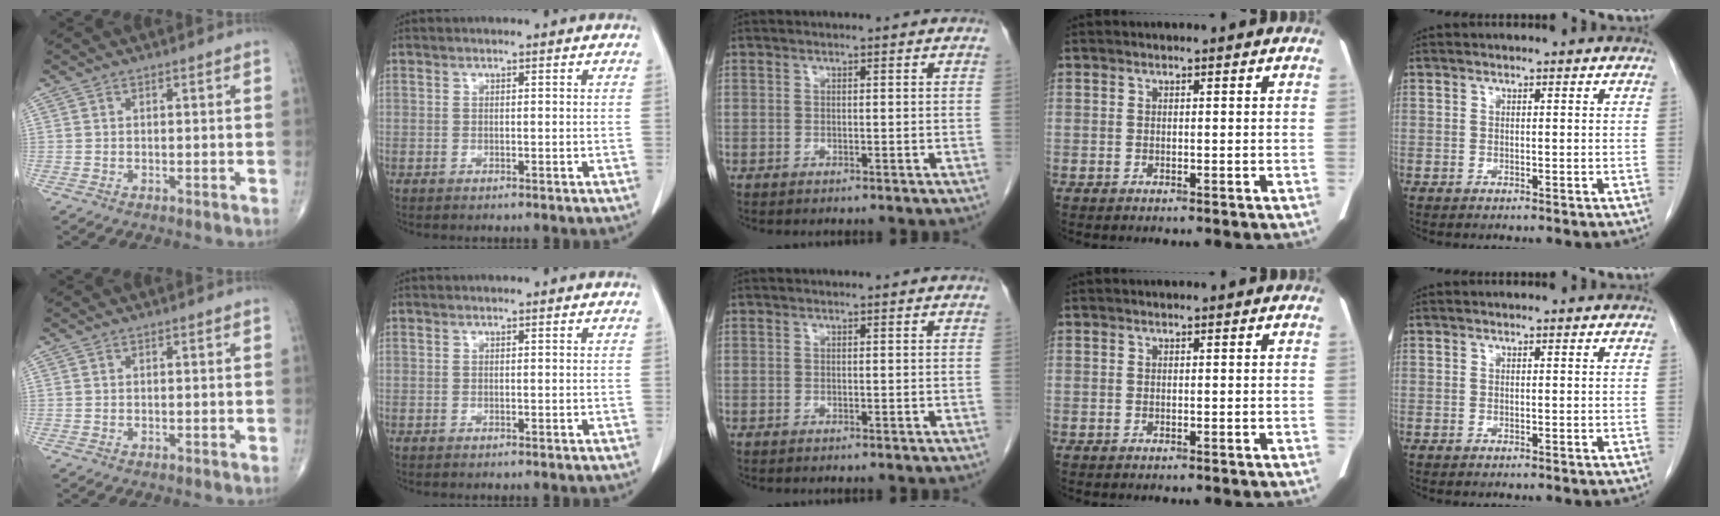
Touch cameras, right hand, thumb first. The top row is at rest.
{}